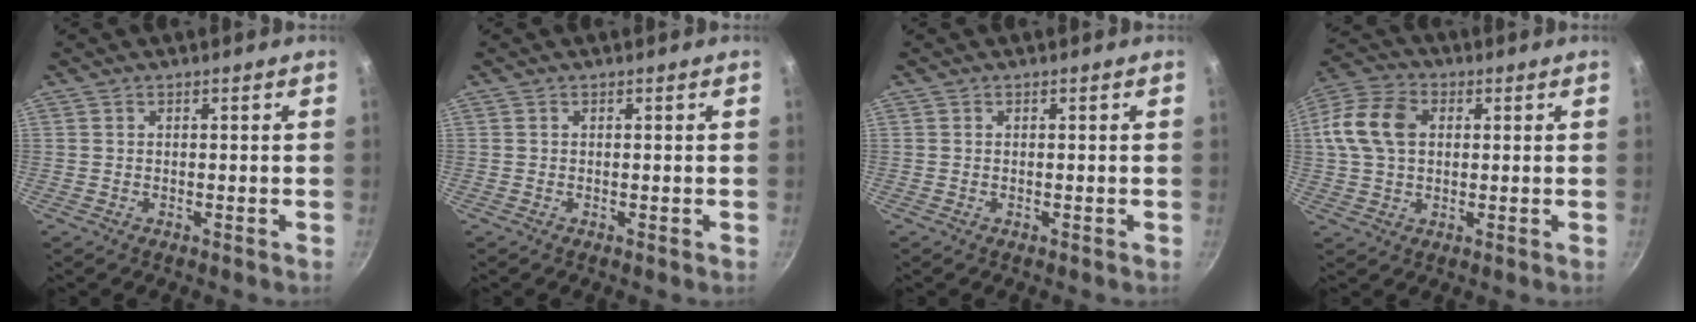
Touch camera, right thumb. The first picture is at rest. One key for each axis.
{"total": 0.0}
{"total": 0.0}
{"total": 12.1, "fx": 2.0, "fy": 8.5, "fz": 8.3, "tx": -0.149, "ty": 0.017, "tz": 0.023}